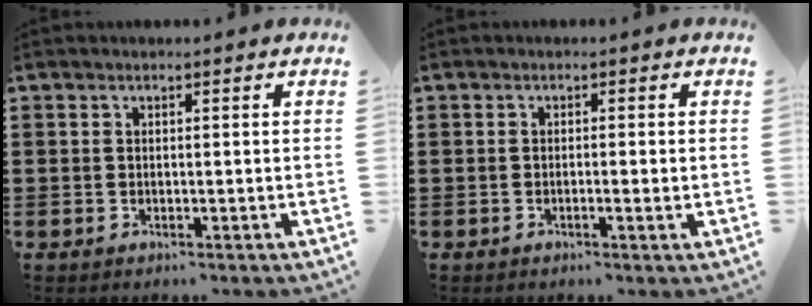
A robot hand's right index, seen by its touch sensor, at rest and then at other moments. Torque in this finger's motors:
{"motor_torque": [-0.36, 0.50, -0.01, -0.01]}